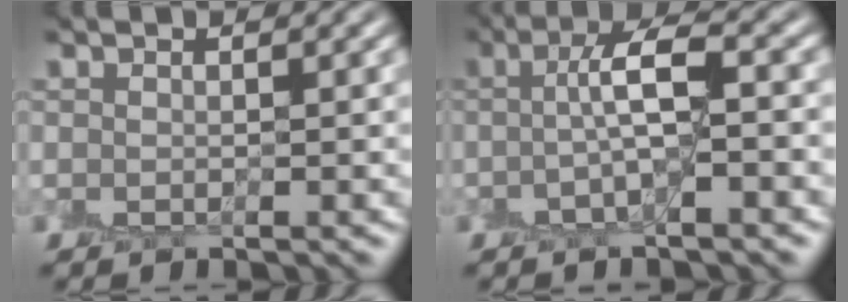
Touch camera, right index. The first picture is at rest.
{"total": 3.7, "force": [-0.3, 0.6, 3.6], "torque": [-0.070, 0.019, -0.014]}